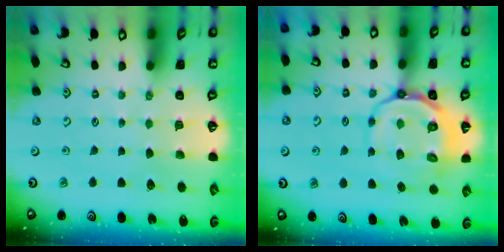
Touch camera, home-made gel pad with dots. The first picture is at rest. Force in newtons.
{"total": 12.7, "press": 12.5, "slide": 2.4}